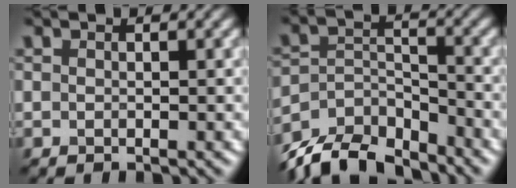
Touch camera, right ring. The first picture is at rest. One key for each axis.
{"total": 7.8, "fx": -6.9, "fy": 2.8, "fz": 2.4, "tx": -0.047, "ty": -0.003, "tz": -0.129}